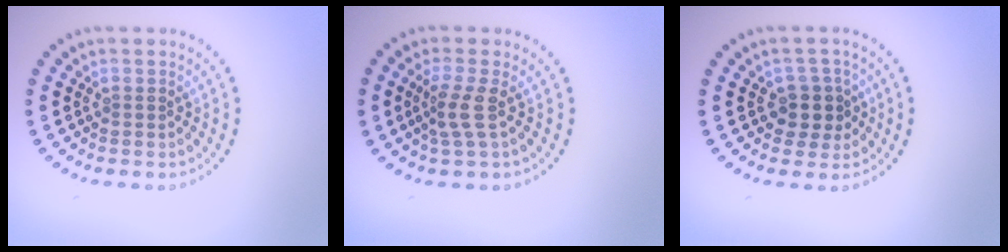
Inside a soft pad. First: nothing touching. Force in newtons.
{"total": 2.3, "press": 1.6, "slide": 1.6}
{"total": 2.5, "press": 2.2, "slide": 1.2}